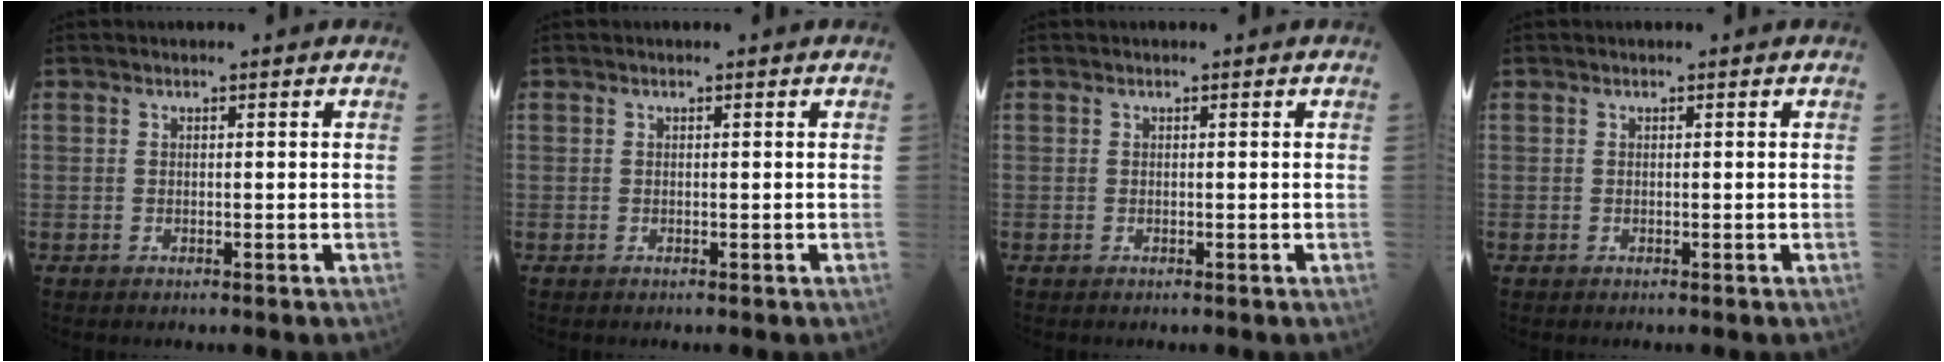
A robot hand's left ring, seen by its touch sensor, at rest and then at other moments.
{"total": 0.0}
{"total": 0.0}
{"total": 0.0}